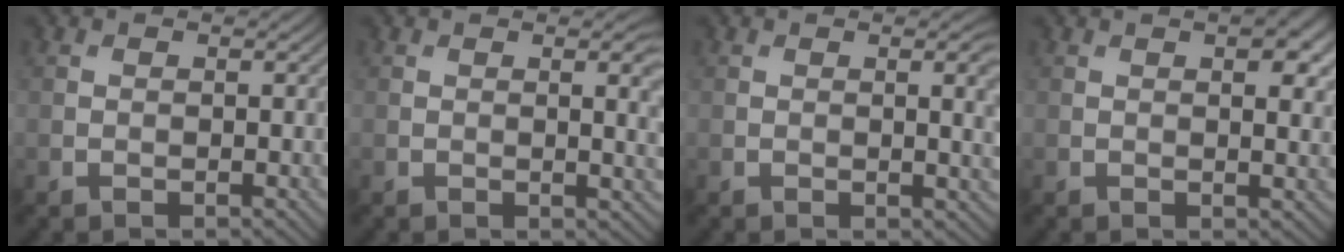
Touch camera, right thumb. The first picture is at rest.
{"total": 3.6, "force": [0.8, 0.9, 3.4], "torque": [-0.048, 0.001, 0.015]}
{"total": 3.2, "force": [0.6, 0.7, 3.1], "torque": [-0.043, 0.002, 0.011]}
{"total": 4.0, "force": [1.5, 1.4, 3.4], "torque": [-0.053, -0.001, 0.024]}